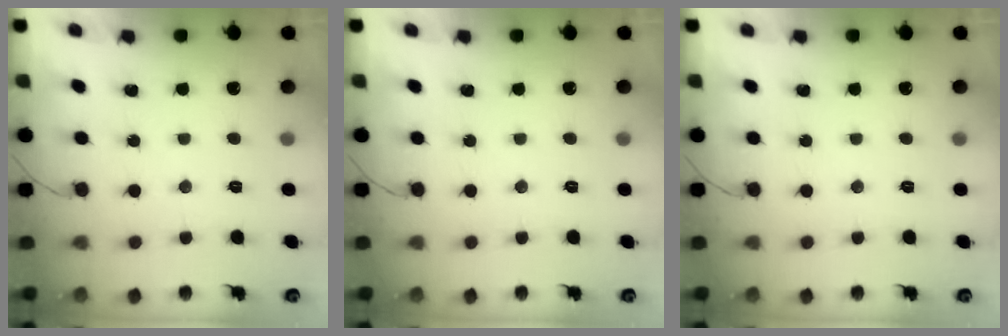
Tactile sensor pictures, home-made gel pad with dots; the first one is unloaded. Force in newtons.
{"total": 0.0}
{"total": 0.0}